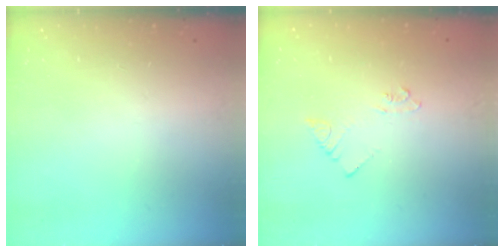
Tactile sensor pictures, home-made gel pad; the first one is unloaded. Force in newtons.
{"total": 3.6, "press": 3.6, "slide": 0.6}